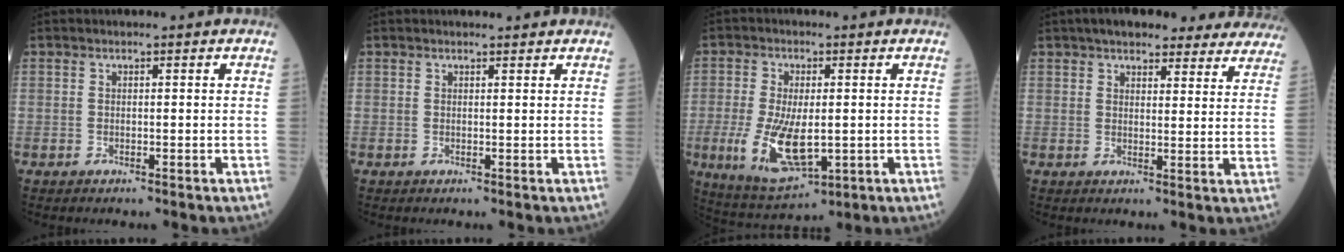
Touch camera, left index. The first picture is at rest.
{"total": 1.4, "force": [1.4, 0.0, 0.3], "torque": [-0.008, 0.001, 0.019]}
{"total": 10.6, "force": [-1.7, 4.4, 9.5], "torque": [-0.190, -0.020, -0.016]}
{"total": 19.2, "force": [16.8, 5.5, 7.3], "torque": [-0.081, 0.022, 0.193]}